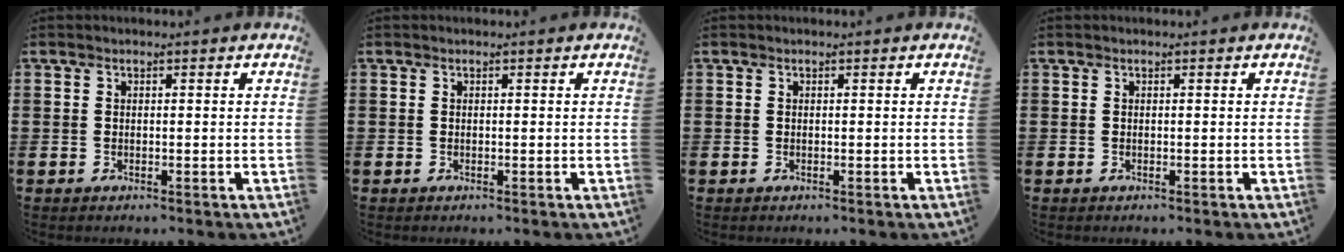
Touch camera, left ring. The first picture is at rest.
{"total": 0.0}
{"total": 0.0}
{"total": 0.0}